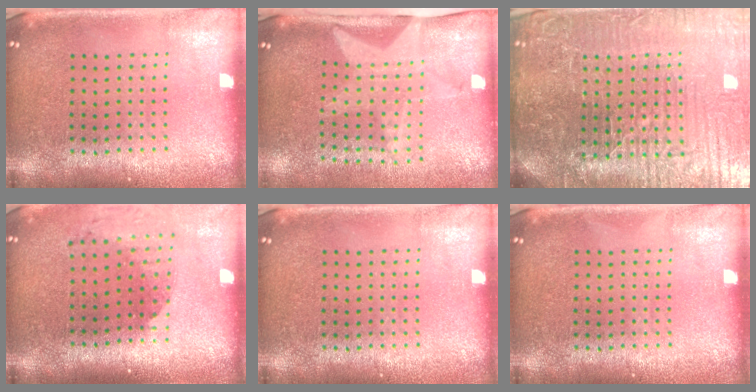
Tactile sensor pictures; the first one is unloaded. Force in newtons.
{"total": 2.1, "press": 1.5, "slide": 1.4}
{"total": 6.7, "press": 6.1, "slide": 2.9}
{"total": 1.8, "press": 1.4, "slide": 1.1}
{"total": 0.0}
{"total": 0.0}